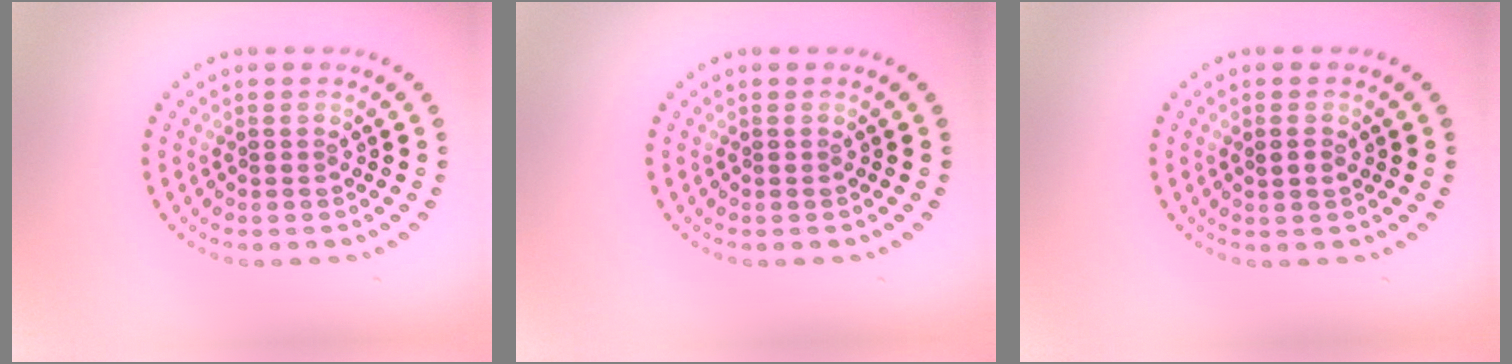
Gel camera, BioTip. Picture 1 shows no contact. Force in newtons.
{"total": 0.0}
{"total": 1.2, "press": 1.0, "slide": 0.6}